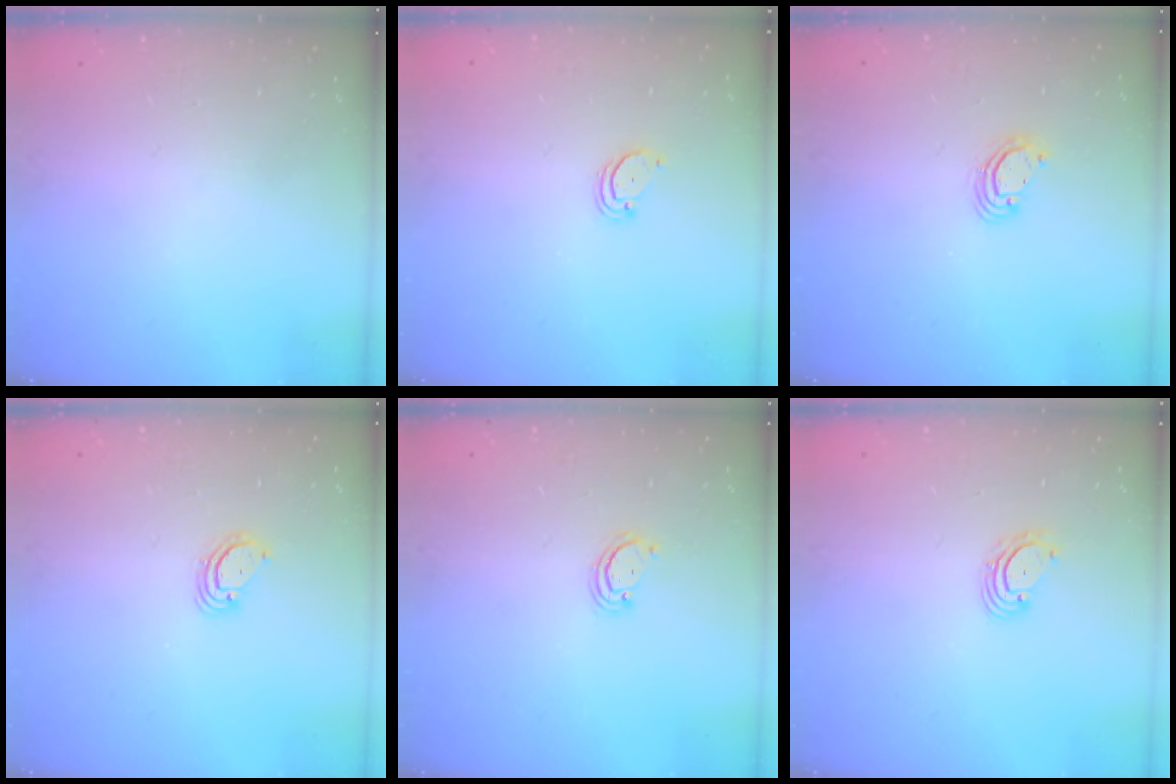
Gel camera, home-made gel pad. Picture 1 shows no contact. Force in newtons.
{"total": 2.0, "press": 2.0, "slide": 0.2}
{"total": 3.8, "press": 3.8, "slide": 0.1}
{"total": 2.9, "press": 2.9, "slide": 0.2}
{"total": 2.6, "press": 2.6, "slide": 0.3}
{"total": 3.7, "press": 3.7, "slide": 0.4}